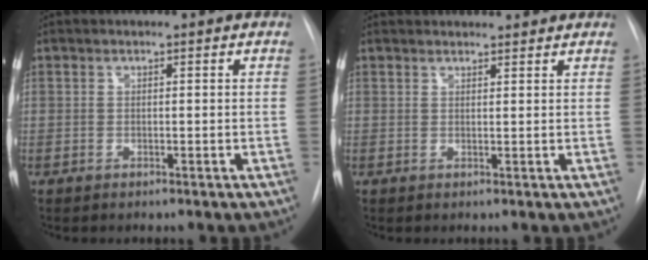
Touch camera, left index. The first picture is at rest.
{"total": 4.9, "force": [4.7, 0.9, 1.3], "torque": [-0.012, 0.031, 0.052]}